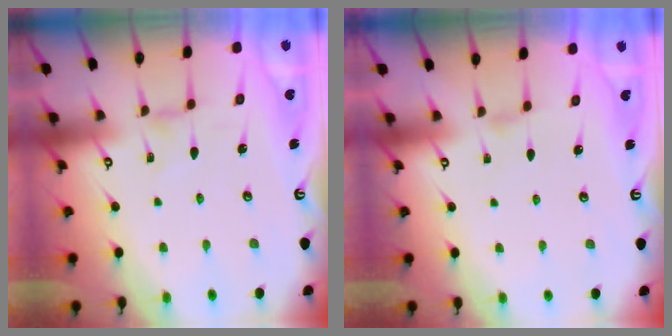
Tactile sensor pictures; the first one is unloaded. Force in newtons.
{"total": 1.1, "press": 1.1, "slide": 0.4}